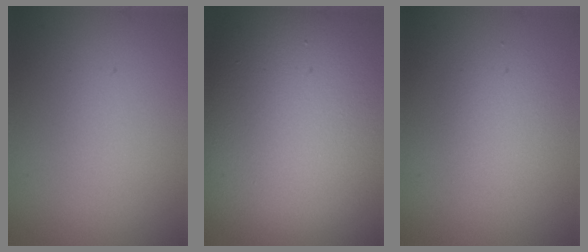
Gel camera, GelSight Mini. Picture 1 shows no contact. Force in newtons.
{"total": 18.3, "press": 18.3, "slide": 1.0}
{"total": 2.2, "press": 2.1, "slide": 0.2}